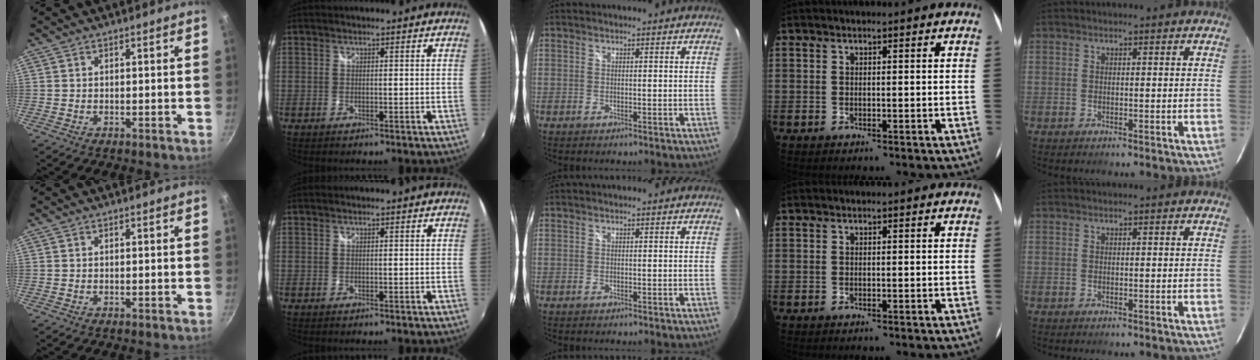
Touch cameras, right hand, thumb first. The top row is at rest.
{}